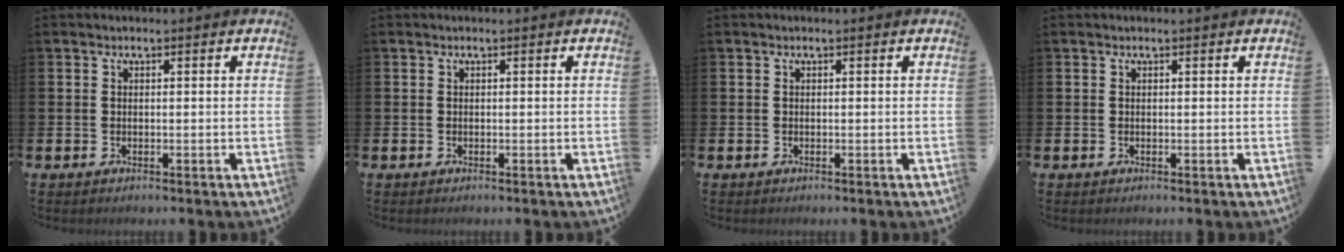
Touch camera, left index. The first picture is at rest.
{"total": 0.0}
{"total": 0.0}
{"total": 0.0}